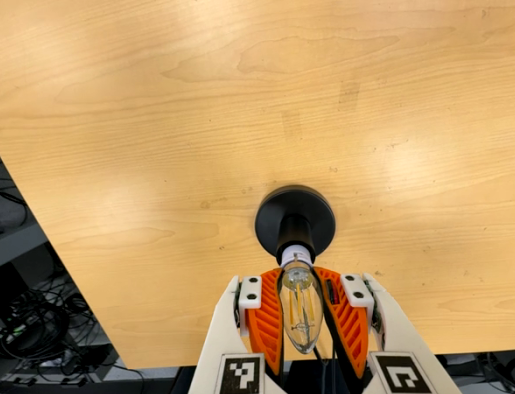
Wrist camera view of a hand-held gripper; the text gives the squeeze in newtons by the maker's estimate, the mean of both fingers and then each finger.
{"total": 24.9, "left": 26.1, "right": 23.7}